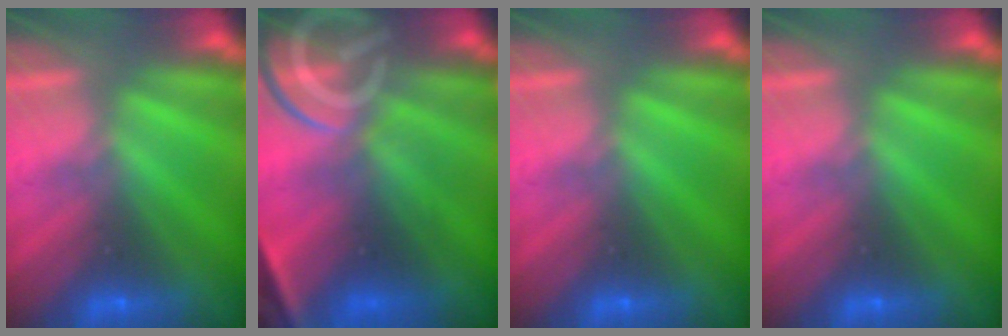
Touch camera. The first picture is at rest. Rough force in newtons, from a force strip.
{"total": 8.3}
{"total": 0.0}
{"total": 0.0}